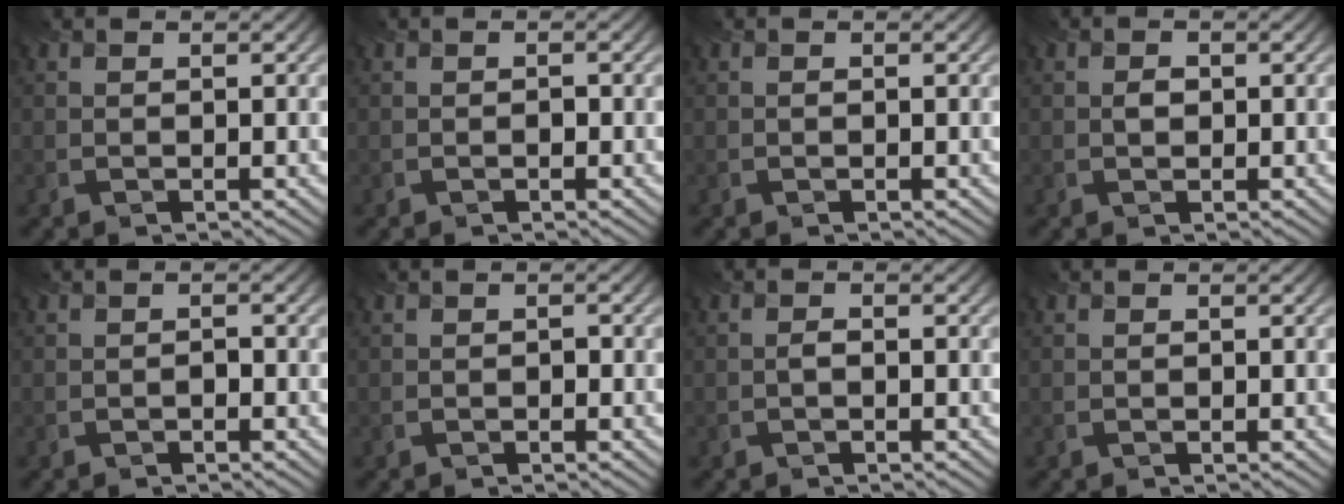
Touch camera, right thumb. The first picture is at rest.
{"total": 0.5, "force": [-0.2, 0.3, 0.4], "torque": [-0.006, 0.001, -0.003]}
{"total": 0.0}
{"total": 1.1, "force": [0.1, 0.8, 0.8], "torque": [-0.015, 0.000, 0.000]}
{"total": 0.7, "force": [-0.4, 0.4, 0.4], "torque": [-0.005, 0.001, -0.007]}
{"total": 0.5, "force": [-0.2, 0.4, 0.3], "torque": [-0.003, -0.002, -0.003]}
{"total": 0.7, "force": [-0.2, 0.3, 0.6], "torque": [-0.014, 0.002, -0.004]}
{"total": 0.0}